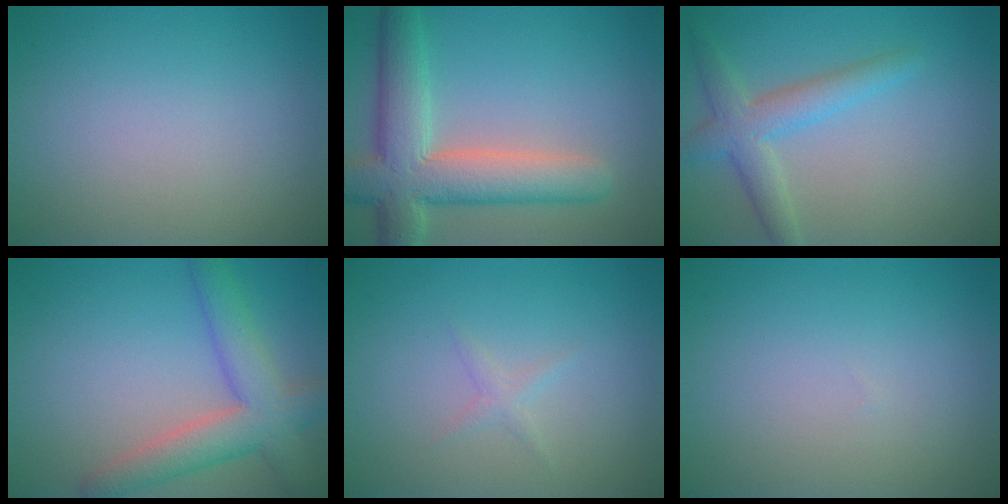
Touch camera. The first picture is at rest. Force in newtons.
{"total": 8.0, "press": 8.0, "slide": 0.5}
{"total": 3.6, "press": 3.6, "slide": 0.1}
{"total": 5.9, "press": 5.8, "slide": 0.3}
{"total": 0.9, "press": 0.8, "slide": 0.1}
{"total": 0.0}